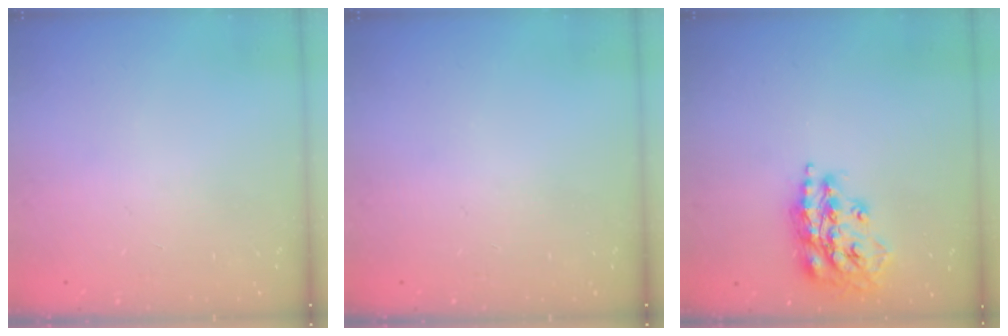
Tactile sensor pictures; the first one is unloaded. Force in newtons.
{"total": 0.0}
{"total": 16.1, "press": 16.0, "slide": 1.6}